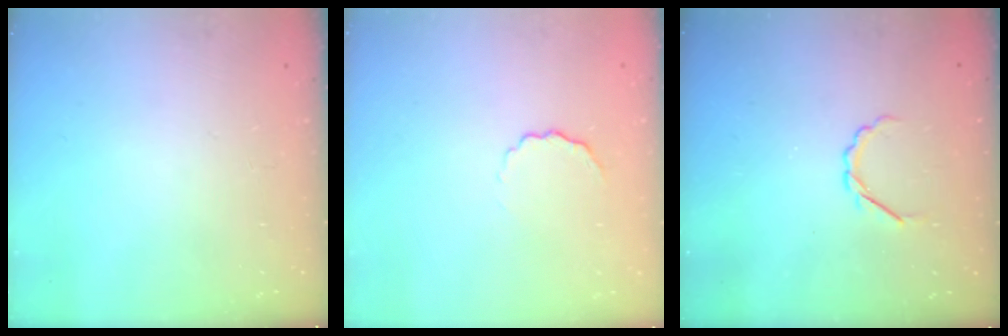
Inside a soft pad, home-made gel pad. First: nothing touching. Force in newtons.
{"total": 3.4, "press": 3.4, "slide": 0.7}
{"total": 2.5, "press": 2.4, "slide": 0.8}